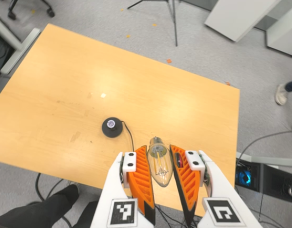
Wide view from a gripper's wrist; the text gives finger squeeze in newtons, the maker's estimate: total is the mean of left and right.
{"total": 13.7, "left": 15.3, "right": 12.1}